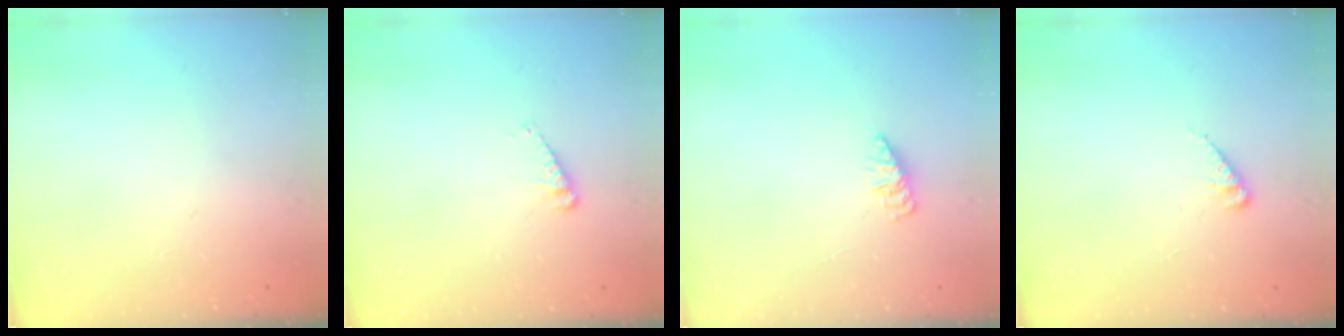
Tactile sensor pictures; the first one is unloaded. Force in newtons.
{"total": 3.5, "press": 3.5, "slide": 0.5}
{"total": 2.4, "press": 2.4, "slide": 0.3}
{"total": 2.7, "press": 2.6, "slide": 0.4}